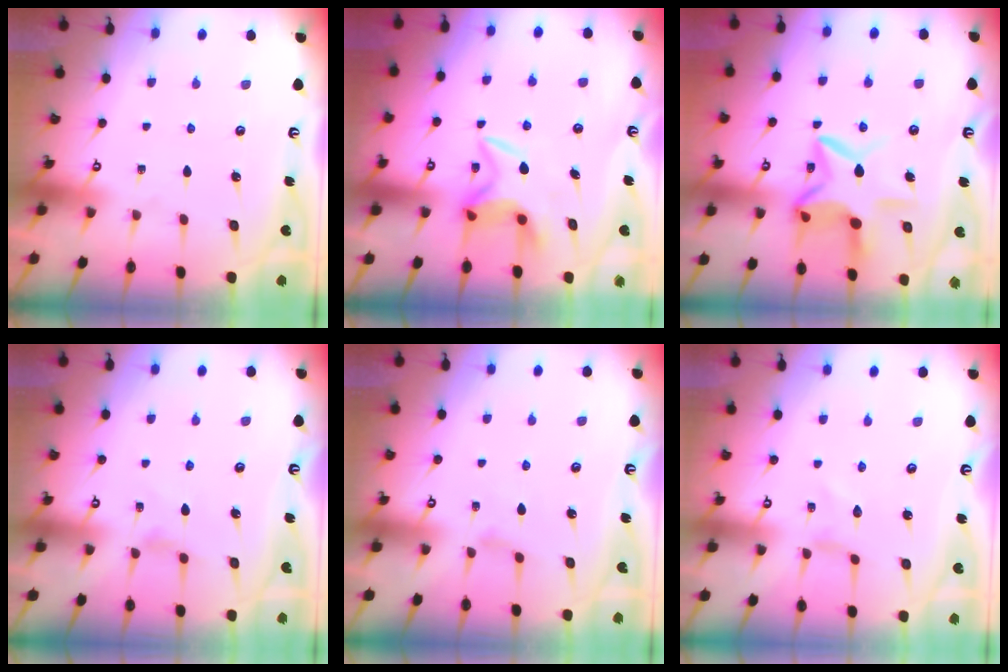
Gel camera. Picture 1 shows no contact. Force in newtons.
{"total": 5.5, "press": 5.5, "slide": 0.3}
{"total": 11.9, "press": 11.8, "slide": 1.6}
{"total": 2.5, "press": 2.5, "slide": 0.4}
{"total": 2.1, "press": 2.1, "slide": 0.4}
{"total": 0.0}